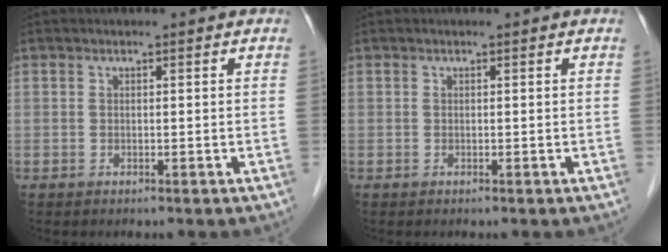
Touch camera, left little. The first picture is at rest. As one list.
[{"total": 0.0}]